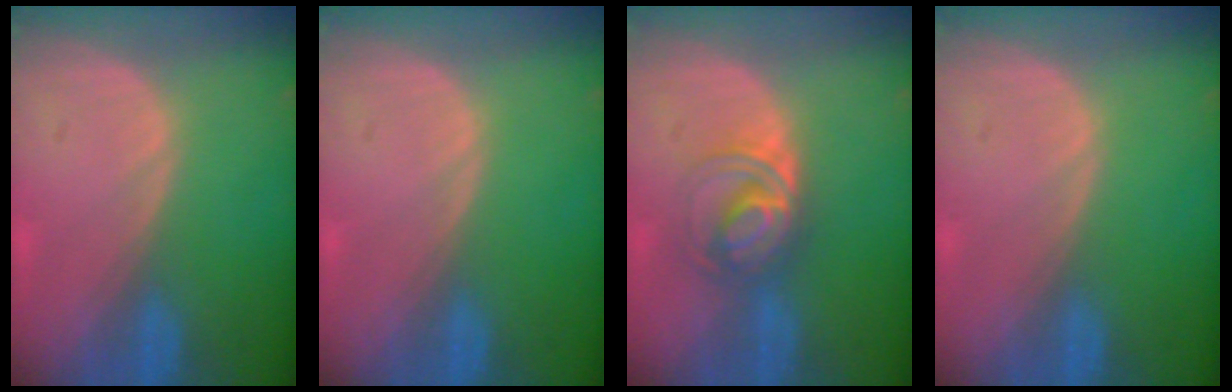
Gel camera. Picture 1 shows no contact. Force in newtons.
{"total": 0.0}
{"total": 6.0, "press": 5.6, "slide": 2.2}
{"total": 0.0}